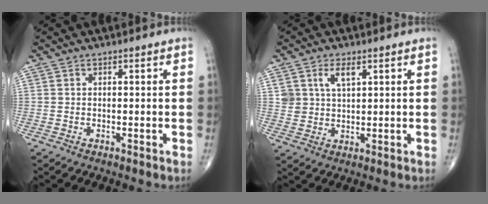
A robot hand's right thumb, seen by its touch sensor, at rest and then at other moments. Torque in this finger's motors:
{"motor_torque": [-0.04, -0.15, 0.65, 0.18, 0.00]}